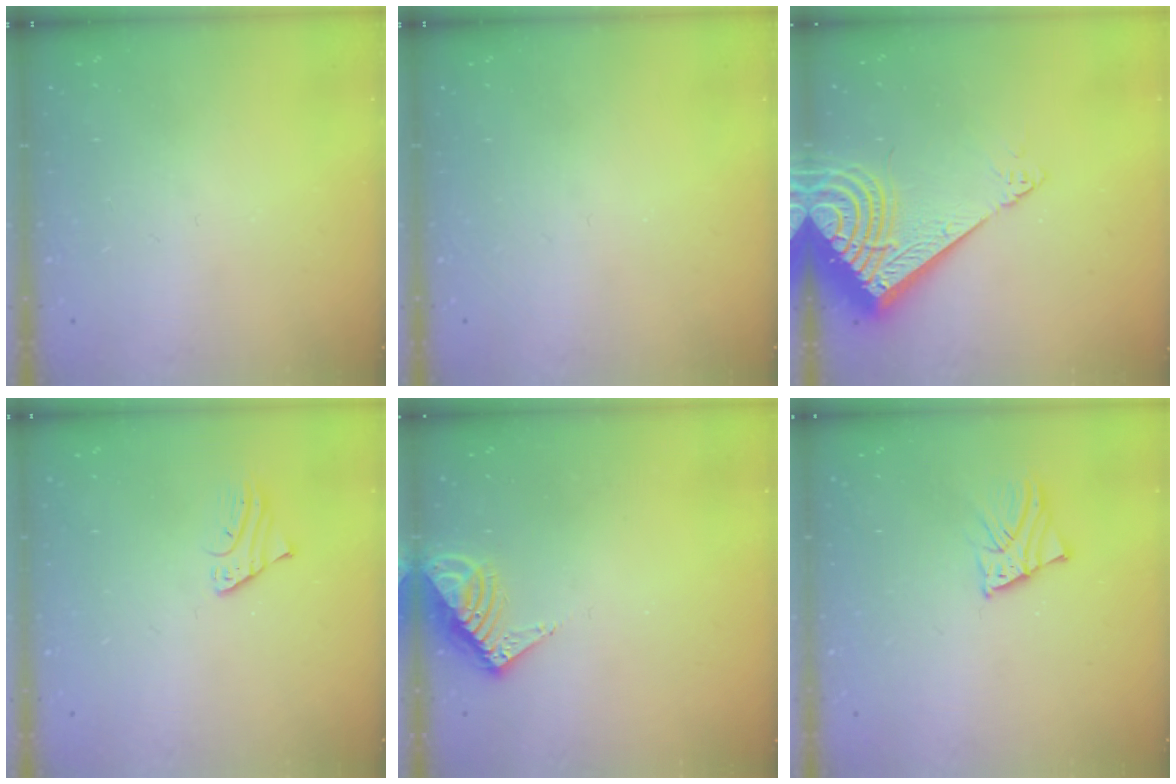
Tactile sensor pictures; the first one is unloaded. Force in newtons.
{"total": 0.0}
{"total": 13.4, "press": 13.3, "slide": 1.8}
{"total": 2.4, "press": 2.4, "slide": 0.2}
{"total": 8.5, "press": 8.5, "slide": 0.7}
{"total": 2.3, "press": 2.3, "slide": 0.3}